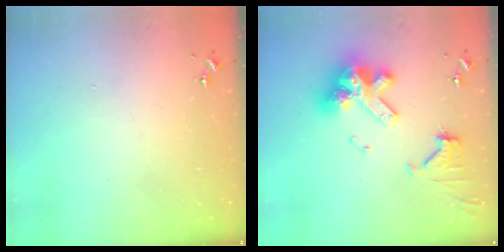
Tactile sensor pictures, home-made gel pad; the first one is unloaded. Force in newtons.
{"total": 18.7, "press": 18.6, "slide": 2.0}